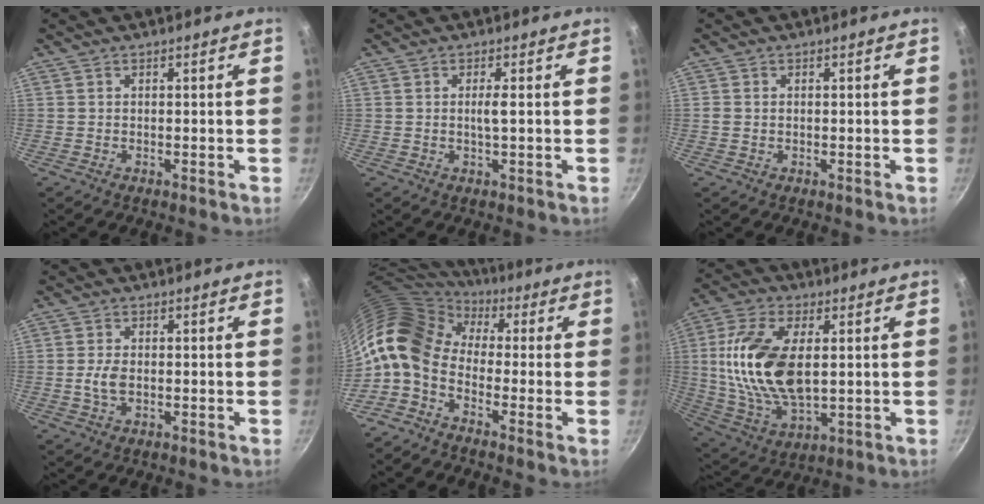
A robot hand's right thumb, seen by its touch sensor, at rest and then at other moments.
{"total": 1.9, "force": [0.1, 0.1, 1.9], "torque": [-0.038, 0.000, 0.003]}
{"total": 1.2, "force": [0.1, 1.0, 0.7], "torque": [-0.012, 0.003, 0.001]}
{"total": 3.4, "force": [-0.3, 2.0, 2.7], "torque": [-0.053, 0.005, -0.008]}
{"total": 13.4, "force": [1.1, 8.9, 9.9], "torque": [-0.178, 0.015, -0.004]}
{"total": 19.1, "force": [2.4, 10.2, 15.9], "torque": [-0.303, -0.002, 0.050]}